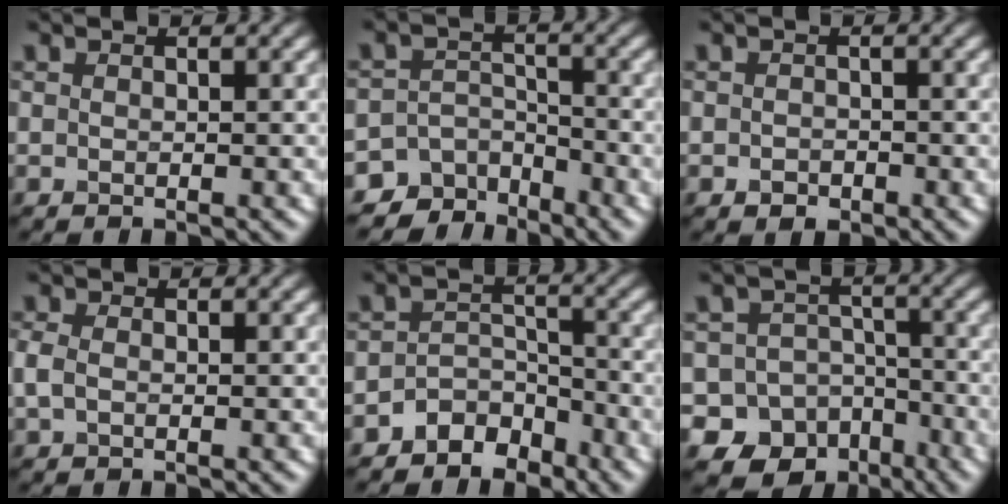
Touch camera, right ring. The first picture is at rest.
{"total": 5.6, "force": [-4.5, 3.2, 0.5], "torque": [0.010, -0.004, -0.071]}
{"total": 1.1, "force": [-0.4, 0.8, 0.6], "torque": [-0.011, -0.001, -0.009]}
{"total": 1.5, "force": [0.0, 1.0, 1.1], "torque": [-0.029, 0.003, -0.006]}
{"total": 3.5, "force": [-2.6, 2.2, 1.0], "torque": [-0.006, 0.006, -0.050]}
{"total": 12.9, "force": [-7.7, 10.1, 2.6], "torque": [-0.031, -0.037, -0.130]}